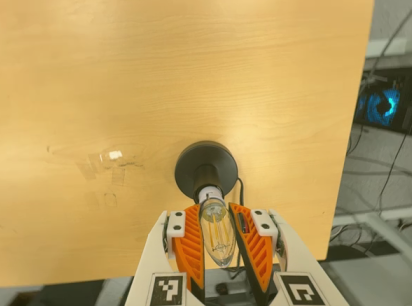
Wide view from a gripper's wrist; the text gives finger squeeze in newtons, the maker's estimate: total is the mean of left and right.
{"total": 14.1, "left": 14.5, "right": 13.7}